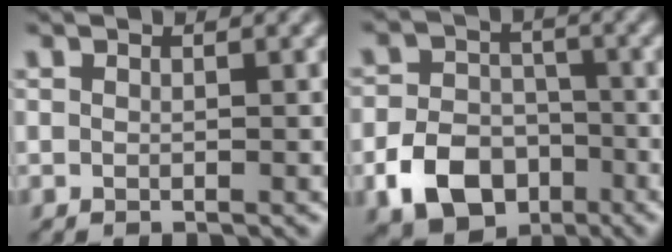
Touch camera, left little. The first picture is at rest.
{"total": 7.1, "force": [-3.4, 5.1, 3.6], "torque": [-0.069, -0.006, -0.065]}